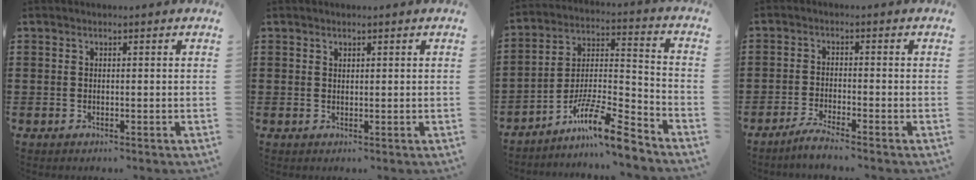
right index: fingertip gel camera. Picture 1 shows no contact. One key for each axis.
{"total": 0.7, "fx": 0.6, "fy": 0.4, "fz": 0.0, "tx": -0.002, "ty": 0.002, "tz": 0.012}
{"total": 11.3, "fx": -8.9, "fy": 1.5, "fz": 6.8, "tx": -0.117, "ty": 0.018, "tz": -0.171}
{"total": 2.7, "fx": -2.4, "fy": -0.4, "fz": 1.1, "tx": -0.018, "ty": 0.000, "tz": -0.046}